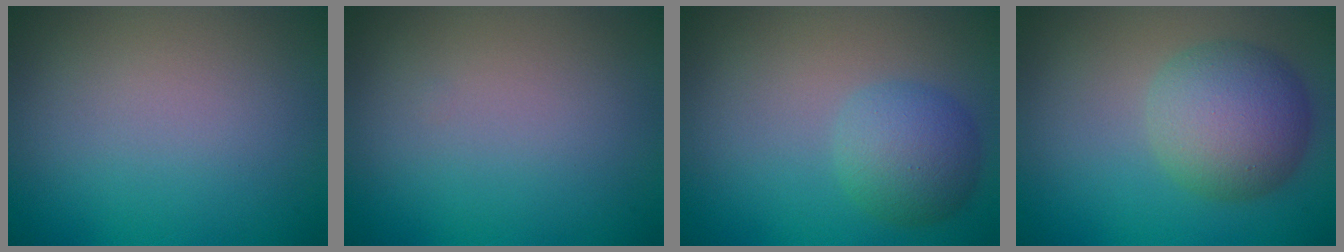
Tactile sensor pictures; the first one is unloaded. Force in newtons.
{"total": 0.0}
{"total": 3.7, "press": 3.7, "slide": 0.2}
{"total": 5.9, "press": 5.9, "slide": 0.2}